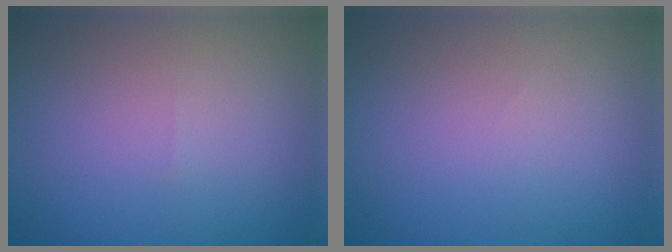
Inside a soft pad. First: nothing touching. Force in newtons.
{"total": 0.0}